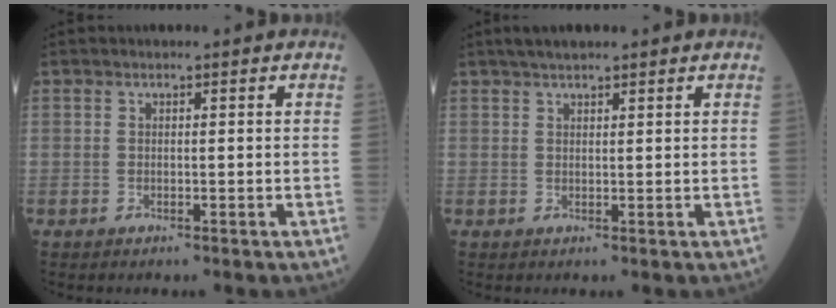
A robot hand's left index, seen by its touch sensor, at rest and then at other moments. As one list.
[{"total": 3.9, "force": [3.2, 0.9, 2.2], "torque": [-0.037, 0.024, 0.054]}]